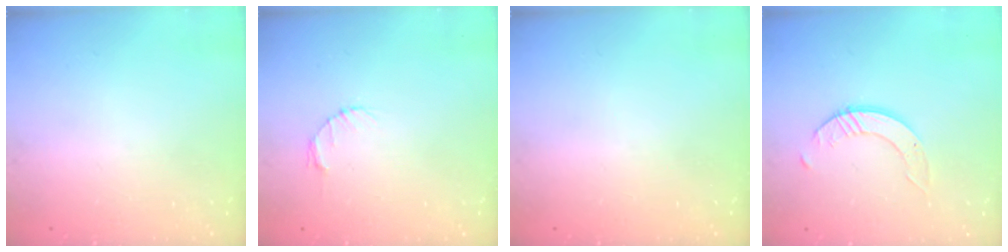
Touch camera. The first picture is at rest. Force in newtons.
{"total": 2.7, "press": 2.7, "slide": 0.4}
{"total": 0.0}
{"total": 4.0, "press": 4.0, "slide": 0.1}